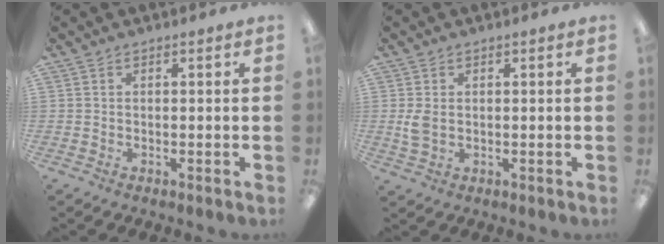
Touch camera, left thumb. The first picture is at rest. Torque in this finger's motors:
{"motor_torque": [-0.03, 0.06, -0.05, -0.13, 0.05]}